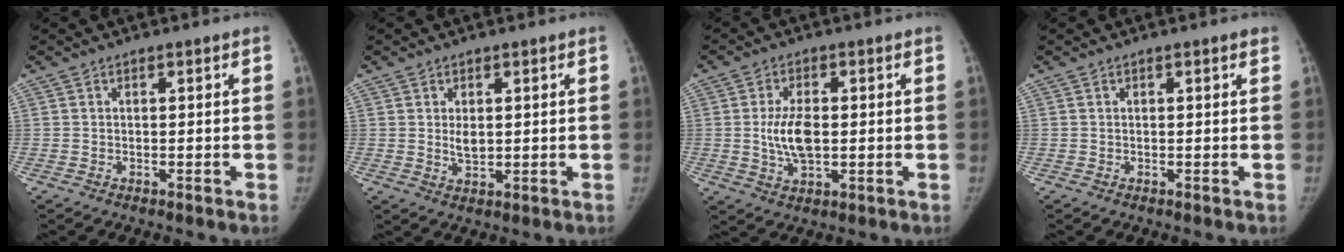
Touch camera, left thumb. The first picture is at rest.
{"total": 3.0, "force": [0.5, 1.9, 2.2], "torque": [-0.024, -0.008, 0.013]}
{"total": 7.4, "force": [0.0, 4.0, 6.2], "torque": [-0.111, -0.001, 0.001]}
{"total": 0.6, "force": [0.4, 0.1, 0.5], "torque": [-0.004, 0.001, 0.002]}